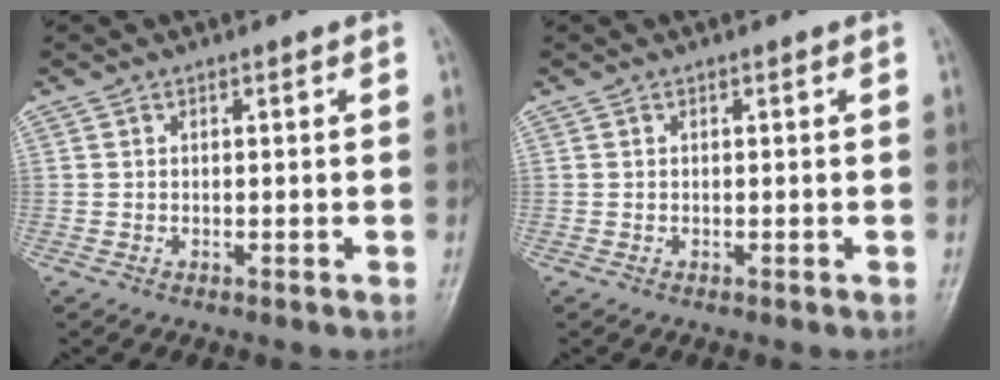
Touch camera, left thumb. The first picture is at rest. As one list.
[{"total": 0.0}]